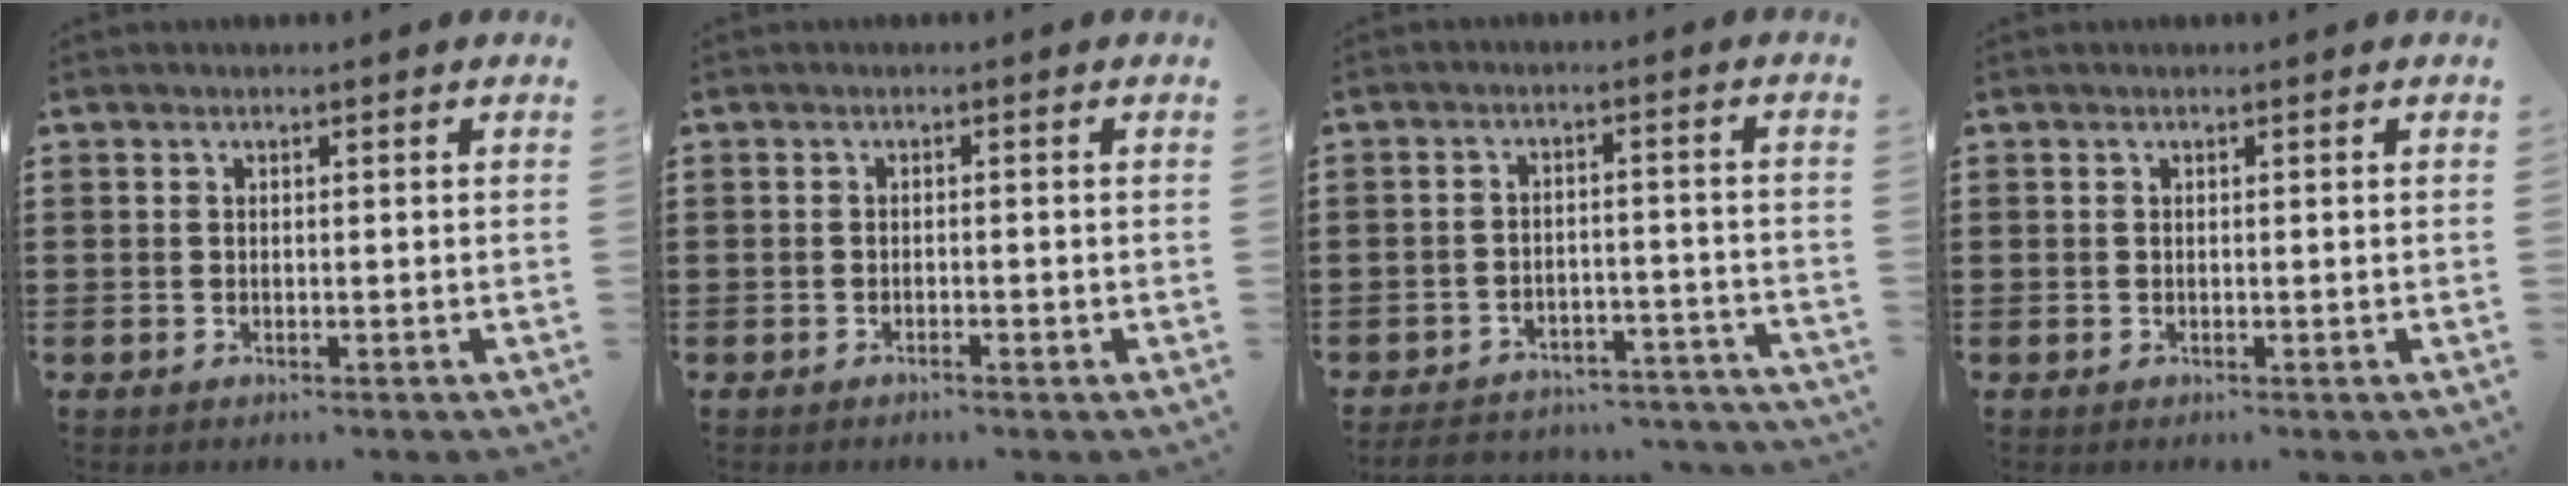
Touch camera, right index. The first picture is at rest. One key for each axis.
{"total": 0.8, "fx": -0.7, "fy": 0.0, "fz": 0.4, "tx": -0.009, "ty": -0.002, "tz": -0.014}
{"total": 4.6, "fx": -4.5, "fy": 0.7, "fz": 0.8, "tx": -0.023, "ty": 0.002, "tz": -0.093}
{"total": 0.0}